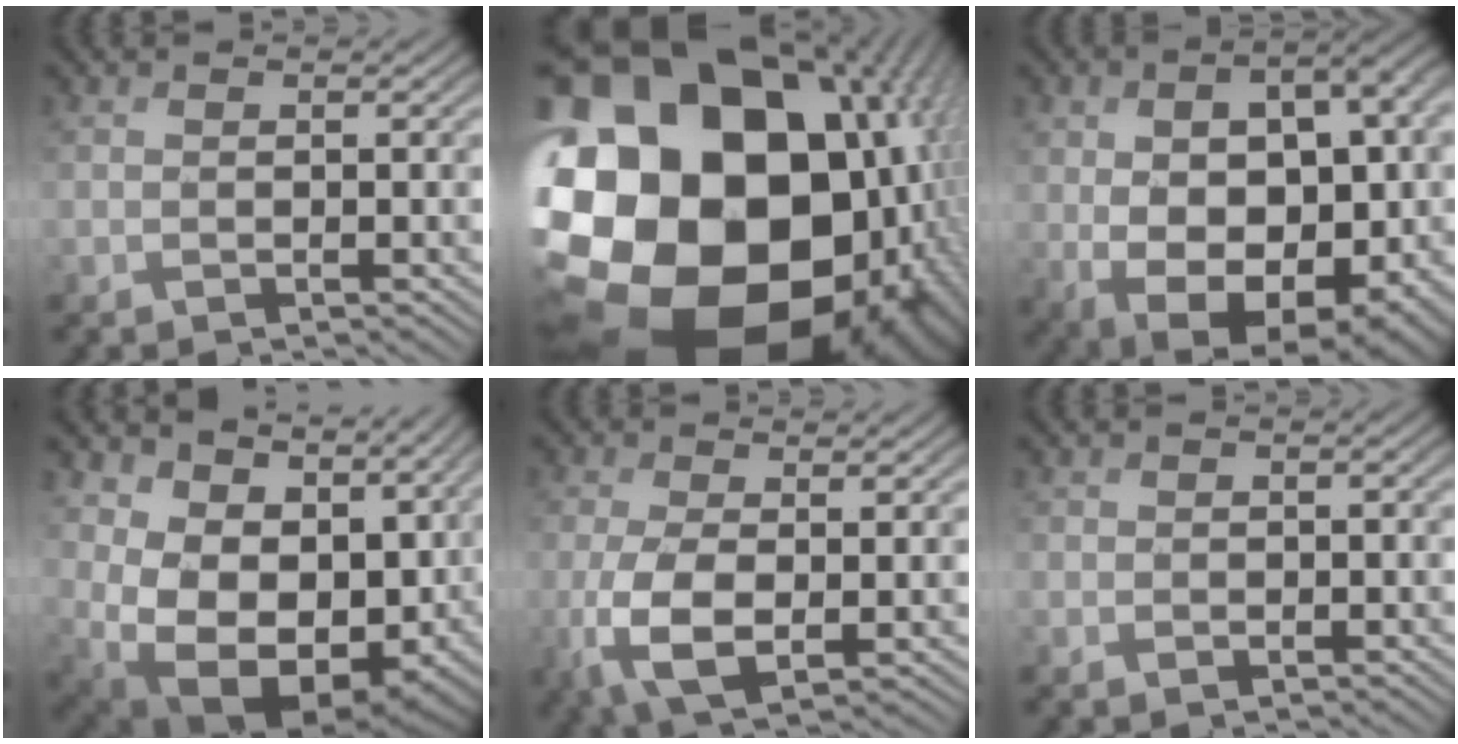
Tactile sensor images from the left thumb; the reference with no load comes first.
{"total": 26.9, "force": [-4.3, 22.8, 13.6], "torque": [-0.278, -0.027, -0.099]}
{"total": 18.6, "force": [-0.6, 11.4, 14.7], "torque": [-0.213, -0.033, 0.025]}
{"total": 16.9, "force": [1.6, 11.7, 12.2], "torque": [-0.247, -0.040, 0.082]}
{"total": 7.0, "force": [-1.5, 3.3, 5.9], "torque": [-0.143, -0.013, -0.025]}
{"total": 0.8, "force": [-0.5, 0.6, 0.0], "torque": [0.004, -0.006, -0.008]}